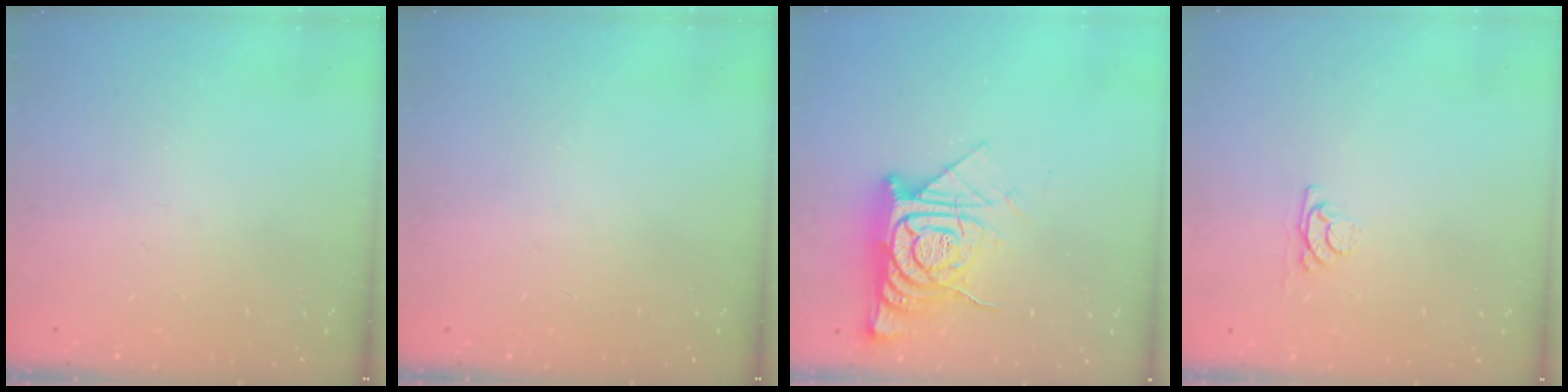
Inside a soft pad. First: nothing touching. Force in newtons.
{"total": 0.0}
{"total": 14.6, "press": 14.5, "slide": 1.4}
{"total": 3.8, "press": 3.8, "slide": 0.4}